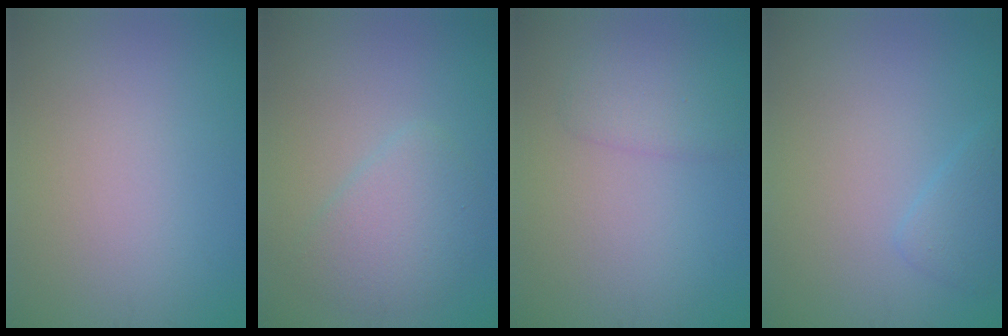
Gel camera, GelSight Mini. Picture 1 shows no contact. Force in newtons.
{"total": 3.3, "press": 3.3, "slide": 0.2}
{"total": 1.9, "press": 1.9, "slide": 0.1}
{"total": 1.7, "press": 1.7, "slide": 0.0}